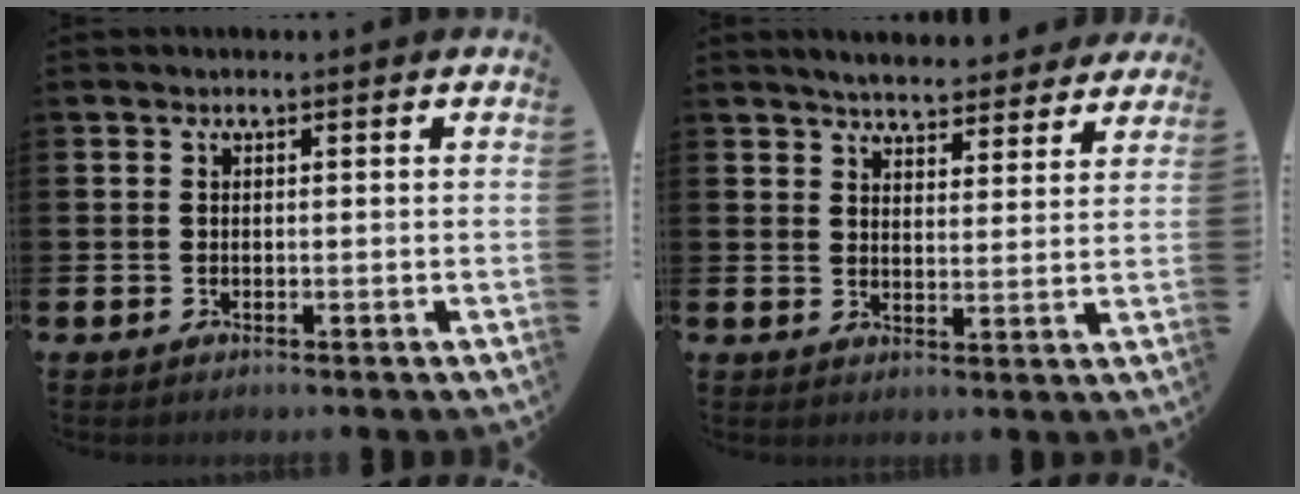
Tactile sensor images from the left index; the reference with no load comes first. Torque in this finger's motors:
{"motor_torque": [0.16, -0.72, 0.73, 0.14]}